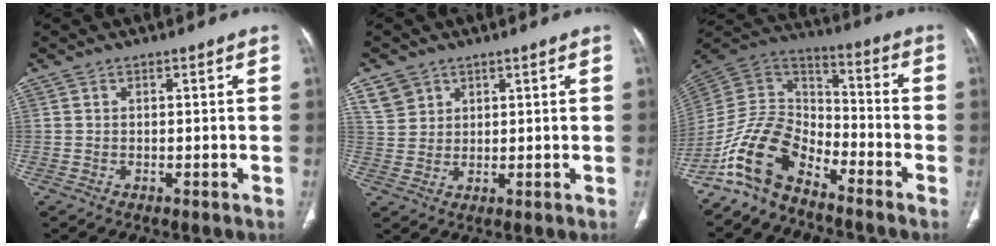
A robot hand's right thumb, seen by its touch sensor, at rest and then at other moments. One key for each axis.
{"total": 4.3, "fx": 2.6, "fy": 3.4, "fz": 0.8, "tx": -0.001, "ty": -0.011, "tz": 0.054}
{"total": 12.8, "fx": -9.2, "fy": 6.2, "fz": 6.3, "tx": -0.113, "ty": 0.086, "tz": -0.192}